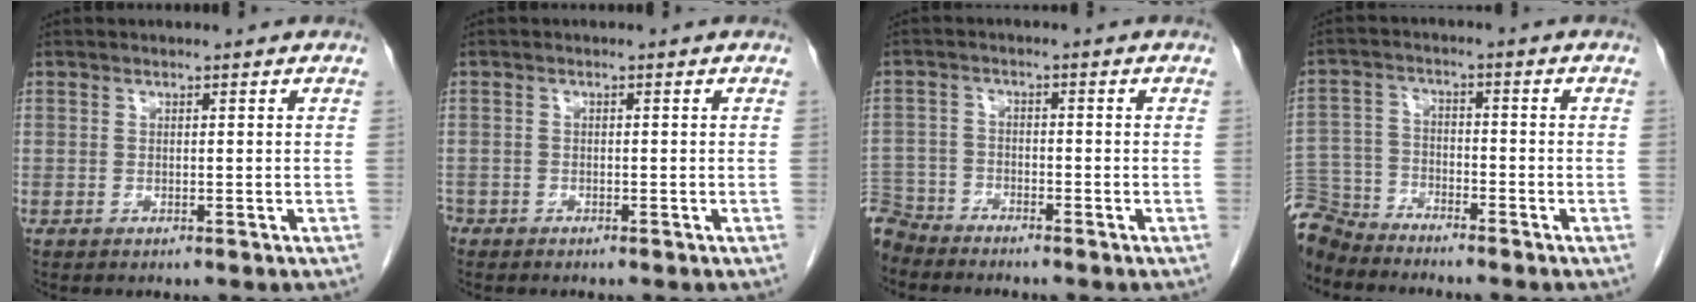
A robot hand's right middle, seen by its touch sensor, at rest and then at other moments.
{"total": 1.9, "force": [-1.4, 1.1, 0.3], "torque": [-0.015, -0.001, -0.027]}
{"total": 5.9, "force": [-5.7, 1.7, -0.2], "torque": [0.005, -0.005, -0.113]}
{"total": 7.6, "force": [-7.5, 1.6, 0.4], "torque": [-0.016, -0.005, -0.149]}